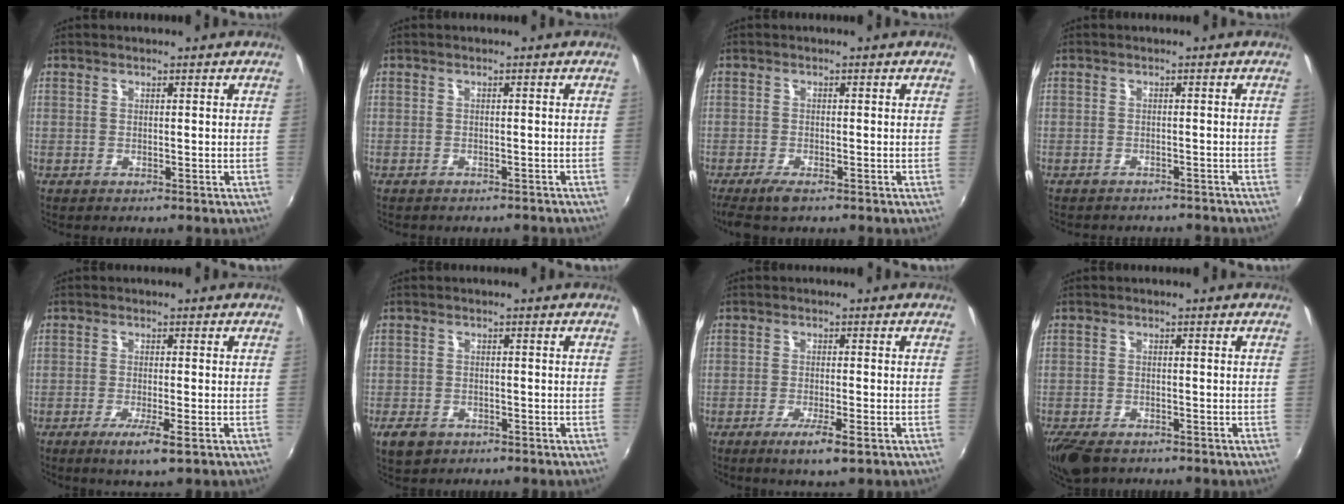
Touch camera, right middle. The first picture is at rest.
{"total": 2.5, "force": [-2.2, 1.1, 0.6], "torque": [-0.011, 0.000, -0.024]}
{"total": 3.9, "force": [-2.9, 1.0, 2.4], "torque": [-0.061, -0.014, -0.056]}
{"total": 4.5, "force": [-3.9, 1.9, 1.1], "torque": [-0.026, 0.003, -0.050]}
{"total": 4.3, "force": [-2.1, 0.0, 3.7], "torque": [-0.078, -0.012, -0.038]}
{"total": 4.5, "force": [-2.7, 2.8, 2.2], "torque": [-0.058, -0.007, -0.044]}
{"total": 4.6, "force": [-2.5, 0.3, 3.9], "torque": [-0.081, -0.012, -0.044]}
{"total": 7.2, "force": [-5.4, 3.2, 3.6], "torque": [-0.096, -0.028, -0.101]}